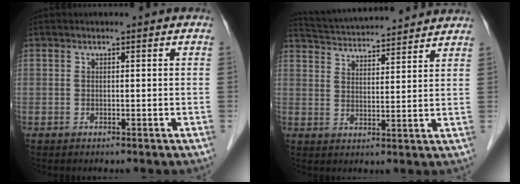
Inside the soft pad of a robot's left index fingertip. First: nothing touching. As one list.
[{"total": 14.9, "force": [14.0, 1.4, 4.8], "torque": [-0.090, 0.033, 0.209]}]